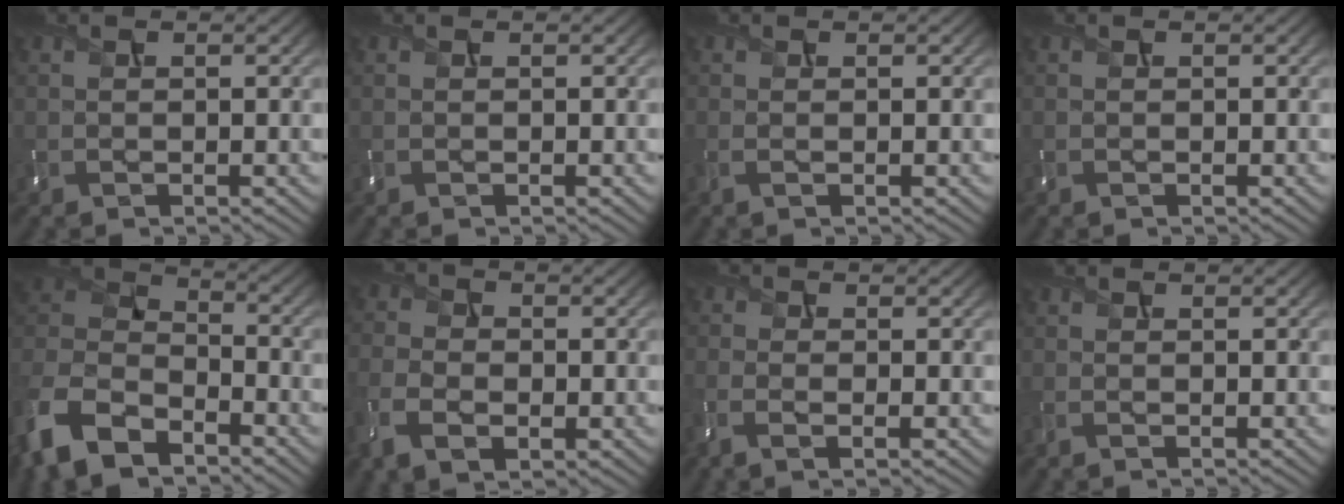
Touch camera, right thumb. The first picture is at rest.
{"total": 0.0}
{"total": 0.8, "force": [-0.2, 0.1, 0.8], "torque": [-0.021, -0.003, -0.005]}
{"total": 0.0}
{"total": 14.0, "force": [-8.6, 7.8, 7.9], "torque": [-0.209, -0.029, -0.161]}
{"total": 7.9, "force": [-3.4, 5.0, 5.1], "torque": [-0.130, -0.025, -0.061]}
{"total": 3.4, "force": [-1.7, 1.0, 2.7], "torque": [-0.067, -0.009, -0.041]}
{"total": 0.6, "force": [-0.4, 0.1, 0.4], "torque": [-0.013, -0.004, -0.009]}